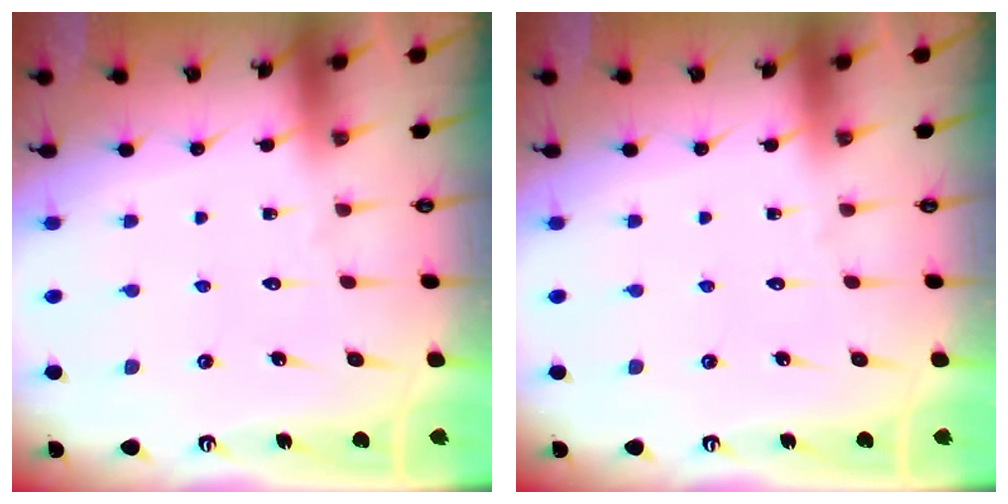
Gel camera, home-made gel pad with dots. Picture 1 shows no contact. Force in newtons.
{"total": 0.0}